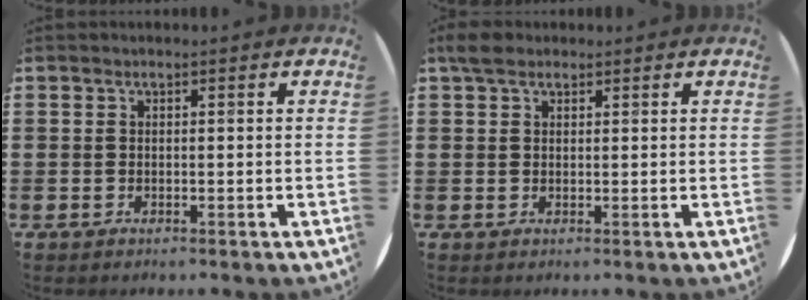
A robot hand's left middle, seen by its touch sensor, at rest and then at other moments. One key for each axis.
{"total": 2.2, "fx": 1.7, "fy": 1.1, "fz": 0.9, "tx": -0.004, "ty": 0.002, "tz": 0.028}